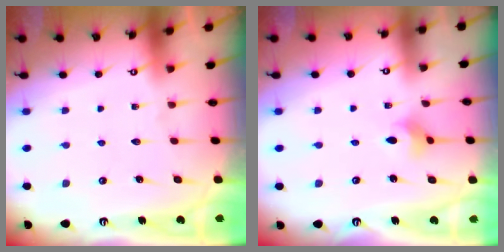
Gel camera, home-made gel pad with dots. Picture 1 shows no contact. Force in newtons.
{"total": 2.9, "press": 2.9, "slide": 0.7}